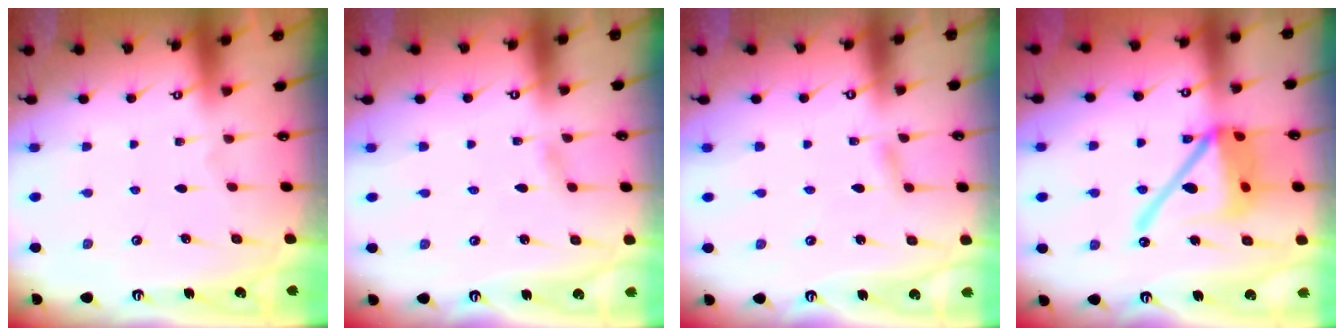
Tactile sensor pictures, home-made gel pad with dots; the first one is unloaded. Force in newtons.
{"total": 1.8, "press": 1.8, "slide": 0.2}
{"total": 3.1, "press": 3.1, "slide": 0.4}
{"total": 17.7, "press": 17.6, "slide": 2.2}